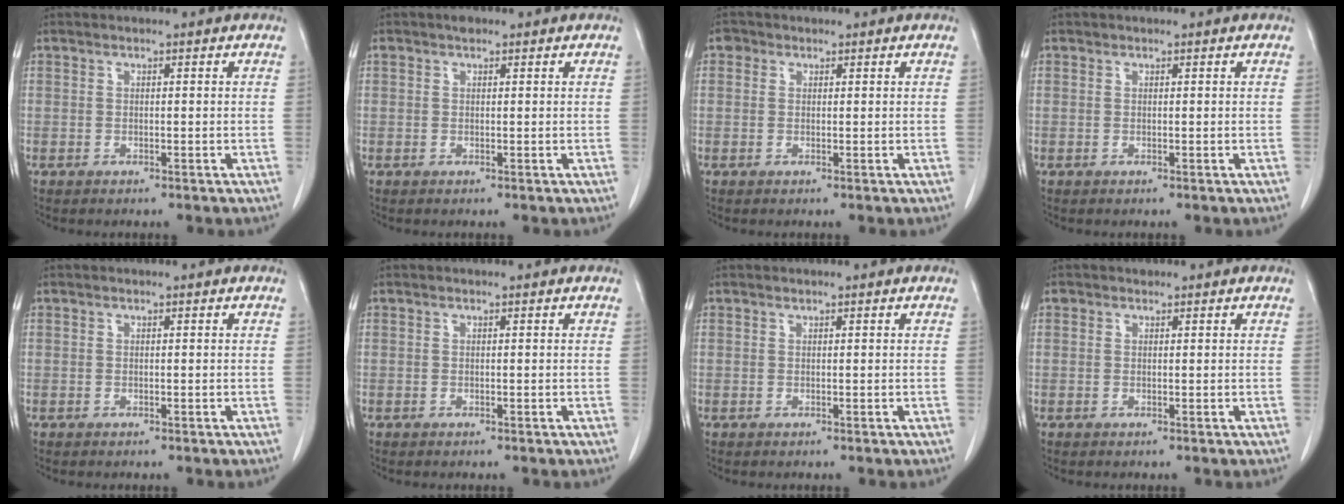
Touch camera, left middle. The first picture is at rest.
{"total": 1.1, "force": [0.8, 0.6, 0.5], "torque": [-0.012, 0.015, 0.013]}
{"total": 1.3, "force": [0.6, 1.1, 0.3], "torque": [0.003, 0.006, 0.004]}
{"total": 0.0}
{"total": 0.0}
{"total": 0.0}
{"total": 0.0}
{"total": 0.7, "force": [0.4, 0.5, 0.0], "torque": [0.004, 0.002, 0.005]}